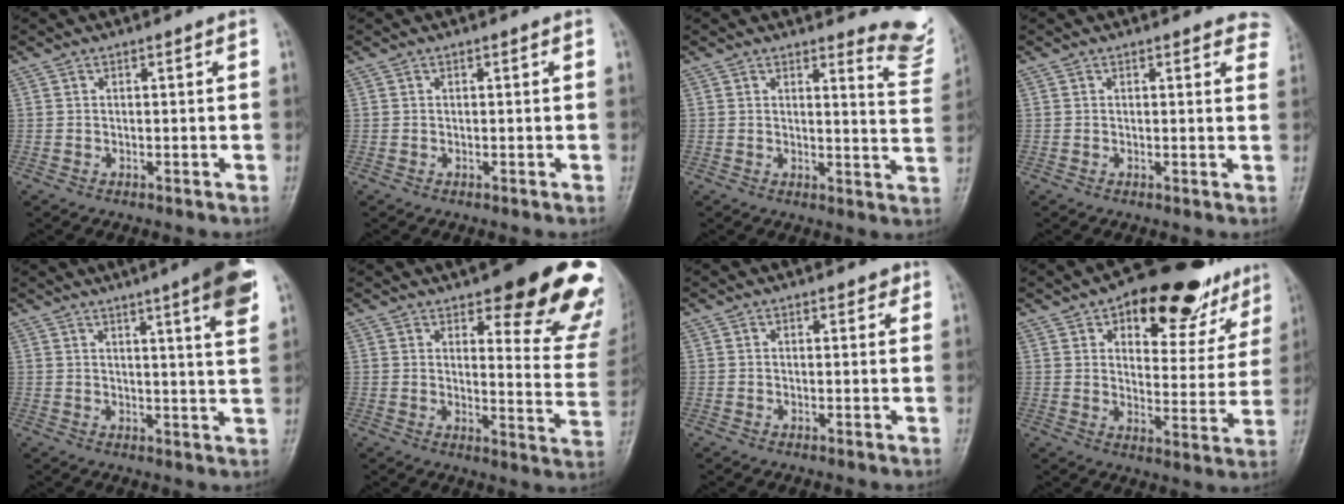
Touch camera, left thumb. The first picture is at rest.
{"total": 0.0}
{"total": 8.3, "force": [8.0, 1.5, 1.4], "torque": [0.014, -0.094, 0.070]}
{"total": 4.2, "force": [3.6, 1.7, 1.2], "torque": [0.019, -0.013, 0.019]}
{"total": 11.2, "force": [6.2, 1.1, 9.3], "torque": [-0.112, -0.022, 0.072]}
{"total": 20.0, "force": [13.5, 6.2, 13.4], "torque": [-0.116, -0.081, 0.158]}
{"total": 1.6, "force": [1.0, 1.0, 0.8], "torque": [0.005, -0.002, 0.008]}
{"total": 19.2, "force": [12.7, 9.3, 11.1], "torque": [-0.081, -0.045, 0.171]}